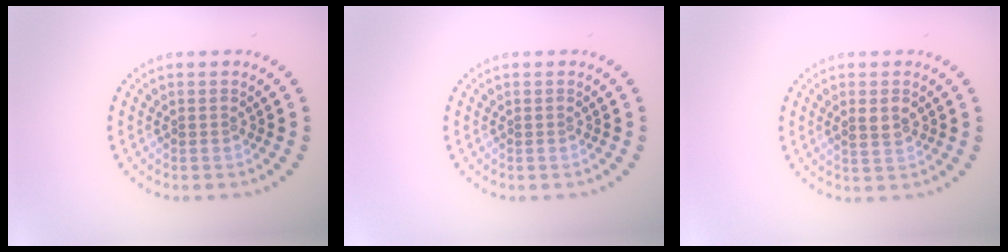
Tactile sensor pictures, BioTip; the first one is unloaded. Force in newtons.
{"total": 0.0}
{"total": 1.6, "press": 1.6, "slide": 0.2}